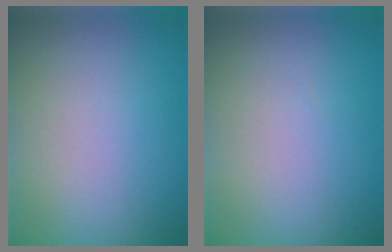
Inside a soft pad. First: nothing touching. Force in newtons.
{"total": 0.0}